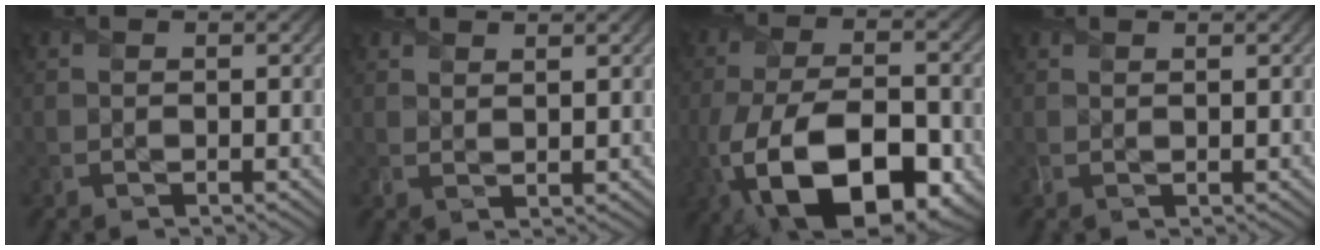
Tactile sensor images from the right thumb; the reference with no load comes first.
{"total": 1.6, "force": [1.5, 0.2, 0.6], "torque": [-0.015, -0.002, 0.027]}
{"total": 16.8, "force": [-6.8, 8.4, 12.8], "torque": [-0.251, -0.030, -0.112]}
{"total": 0.7, "force": [0.6, 0.0, 0.3], "torque": [-0.009, 0.001, 0.012]}